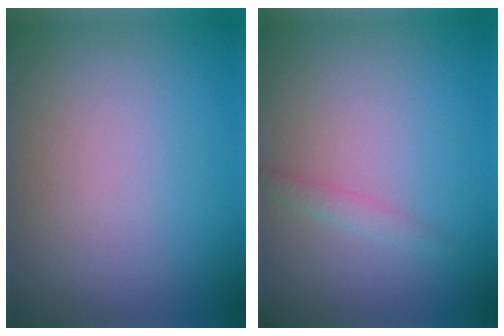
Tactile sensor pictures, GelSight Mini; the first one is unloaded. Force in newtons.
{"total": 1.0, "press": 1.0, "slide": 0.0}